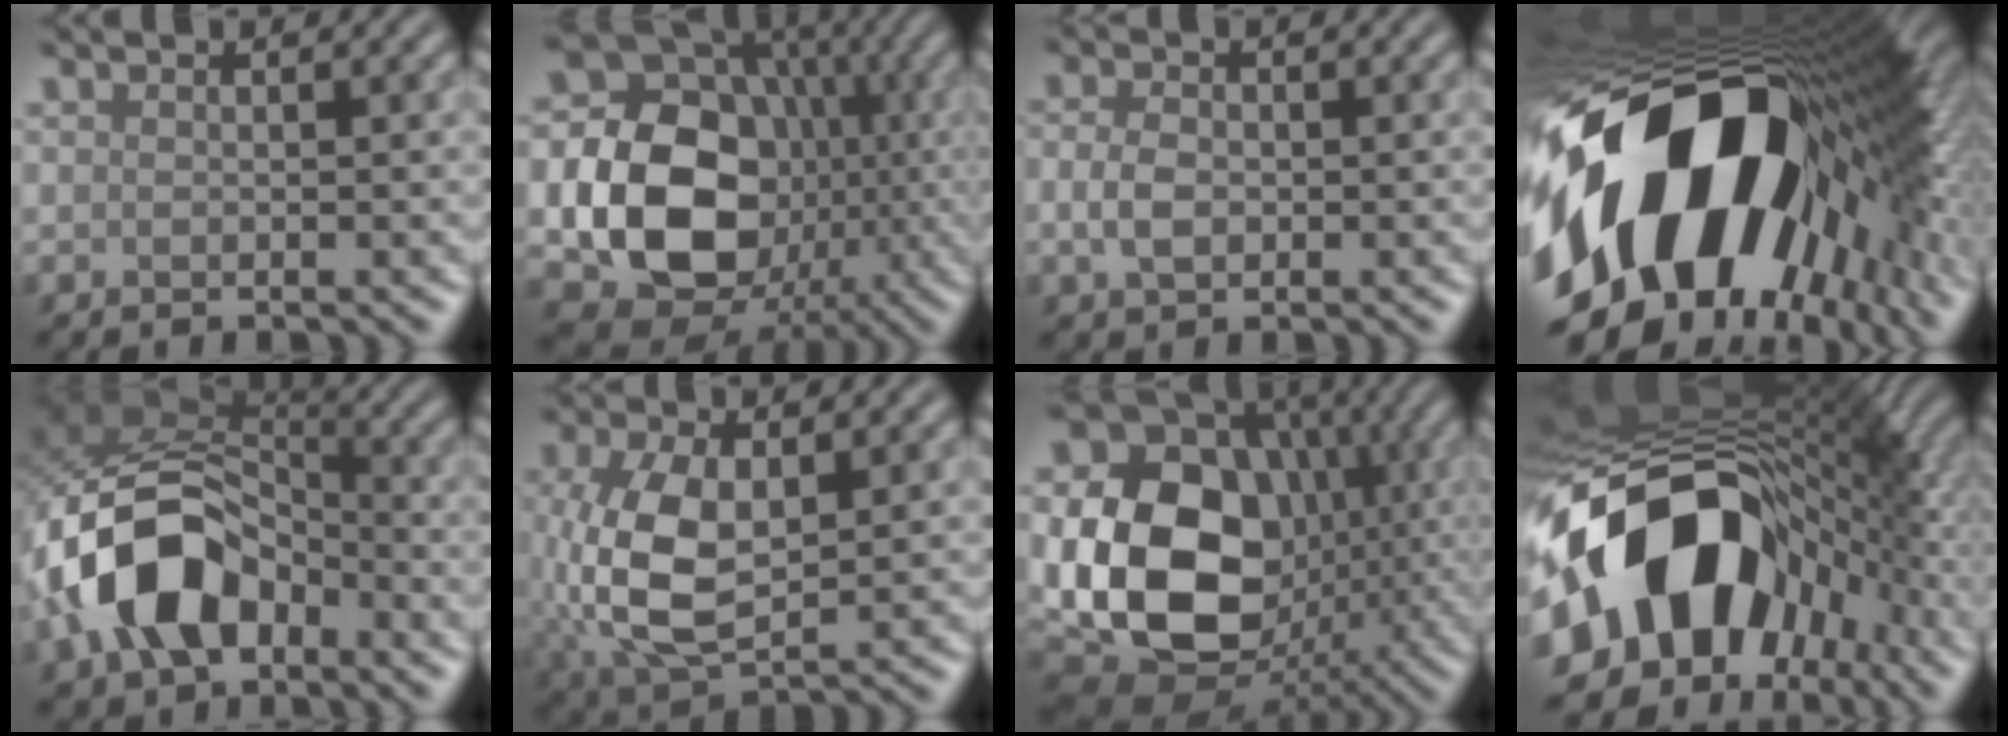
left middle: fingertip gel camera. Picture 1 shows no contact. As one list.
[{"total": 16.6, "force": [-1.8, 13.9, 8.8], "torque": [-0.145, -0.026, -0.040]}, {"total": 2.5, "force": [-0.3, 1.8, 1.8], "torque": [-0.041, 0.000, -0.011]}, {"total": 21.8, "force": [-3.3, 12.7, 17.5], "torque": [-0.330, -0.059, -0.049]}, {"total": 11.2, "force": [-3.7, 7.2, 7.8], "torque": [-0.161, 0.008, -0.077]}, {"total": 7.7, "force": [0.2, 4.2, 6.4], "torque": [-0.154, -0.004, 0.008]}, {"total": 20.0, "force": [-0.4, 16.4, 11.4], "torque": [-0.226, -0.014, -0.025]}, {"total": 17.8, "force": [-3.4, 12.0, 12.7], "torque": [-0.223, -0.018, -0.057]}]